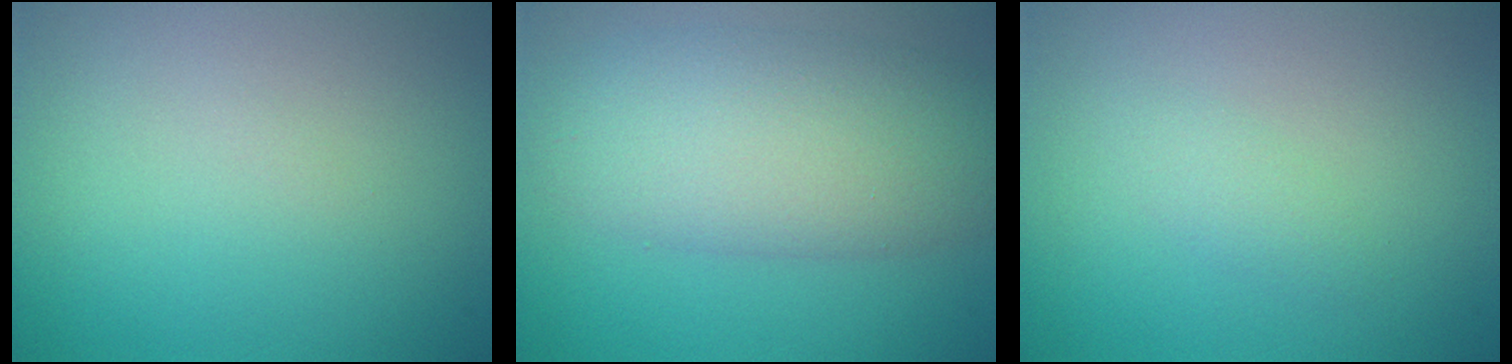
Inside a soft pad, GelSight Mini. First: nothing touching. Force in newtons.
{"total": 7.6, "press": 7.6, "slide": 0.5}
{"total": 1.1, "press": 1.1, "slide": 0.0}